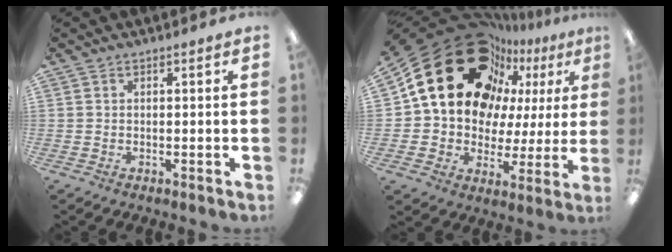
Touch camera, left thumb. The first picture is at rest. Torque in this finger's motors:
{"motor_torque": [0.90, 4.11, 2.25, -0.52, 0.24]}